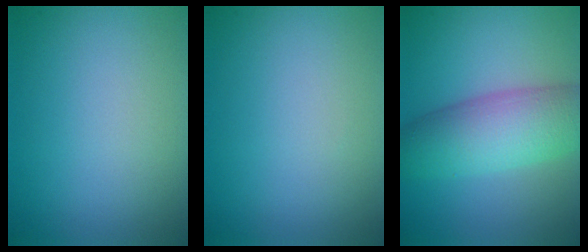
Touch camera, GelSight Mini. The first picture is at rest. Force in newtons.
{"total": 0.0}
{"total": 6.9, "press": 6.9, "slide": 0.2}